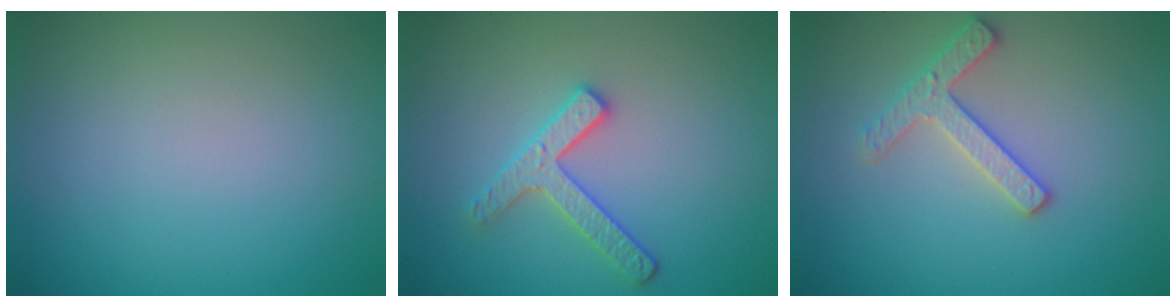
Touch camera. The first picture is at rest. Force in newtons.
{"total": 2.6, "press": 2.6, "slide": 0.4}
{"total": 2.6, "press": 2.6, "slide": 0.3}